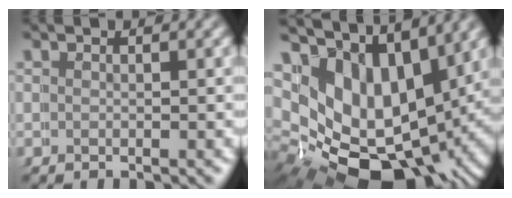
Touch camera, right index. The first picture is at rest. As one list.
[{"total": 15.4, "force": [-0.3, 11.4, 10.4], "torque": [-0.199, -0.054, 0.012]}]